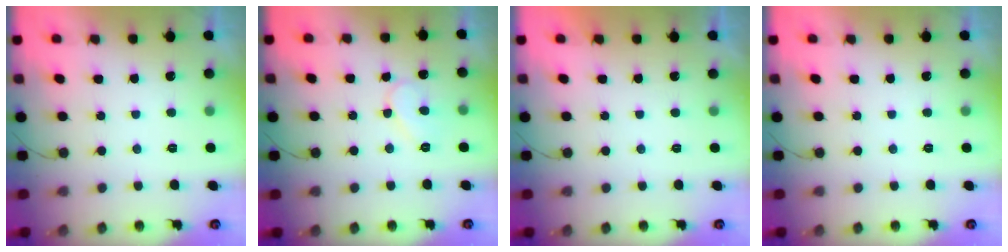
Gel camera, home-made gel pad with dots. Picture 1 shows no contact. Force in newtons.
{"total": 6.2, "press": 6.2, "slide": 0.6}
{"total": 1.6, "press": 1.6, "slide": 0.1}
{"total": 0.0}